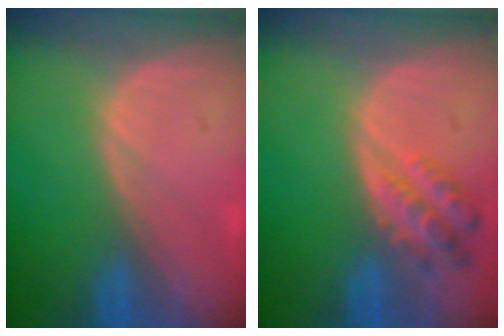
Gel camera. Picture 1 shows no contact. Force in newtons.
{"total": 4.9, "press": 4.9, "slide": 0.4}